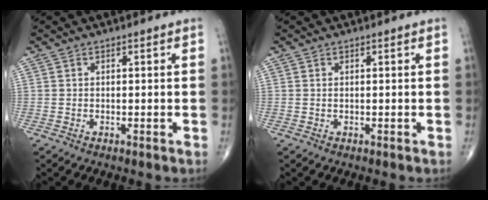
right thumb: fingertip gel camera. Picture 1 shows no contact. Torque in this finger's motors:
{"motor_torque": [-0.14, 0.00, -0.26, -0.19, 0.05]}